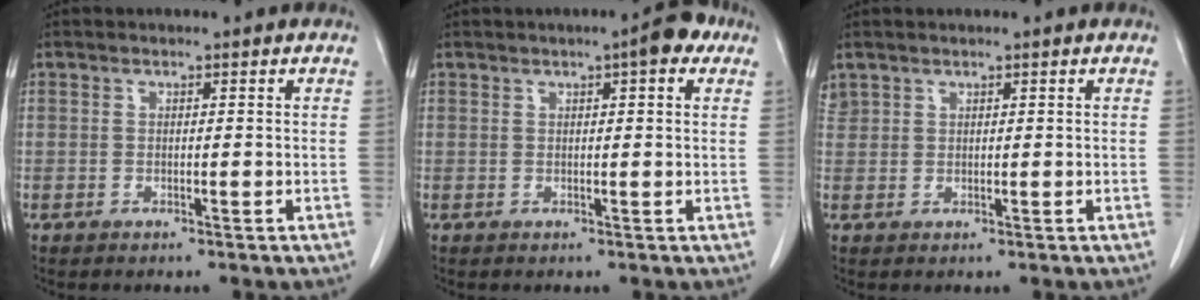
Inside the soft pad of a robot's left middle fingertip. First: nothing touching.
{"total": 4.6, "force": [2.5, 1.0, 3.7], "torque": [-0.050, 0.010, 0.027]}
{"total": 1.5, "force": [1.3, 0.8, 0.0], "torque": [-0.004, 0.011, 0.028]}